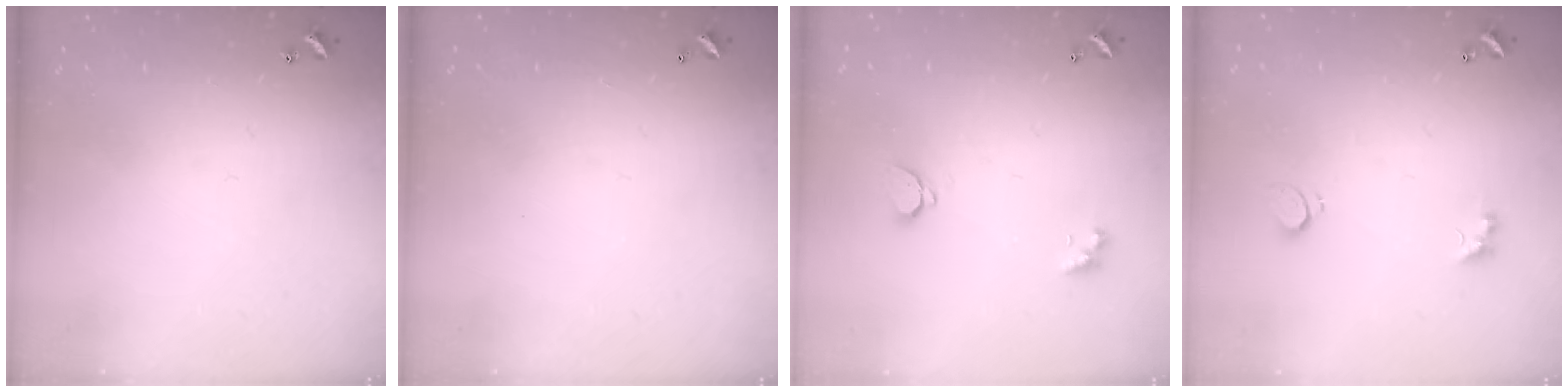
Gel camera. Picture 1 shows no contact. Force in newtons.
{"total": 2.8, "press": 2.8, "slide": 0.1}
{"total": 1.7, "press": 1.7, "slide": 0.3}
{"total": 3.0, "press": 2.7, "slide": 1.1}